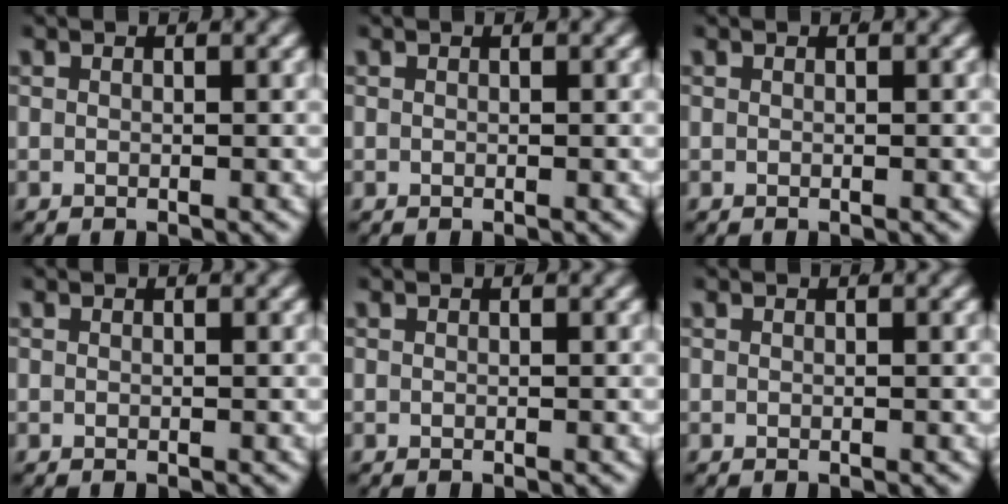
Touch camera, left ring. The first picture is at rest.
{"total": 0.0}
{"total": 0.0}
{"total": 0.0}
{"total": 0.0}
{"total": 0.0}